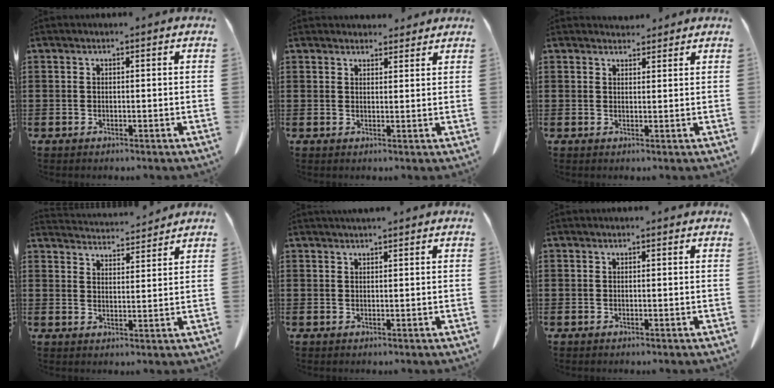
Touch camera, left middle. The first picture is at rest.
{"total": 2.5, "force": [2.3, 0.7, 0.1], "torque": [0.000, -0.006, 0.043]}
{"total": 2.3, "force": [2.2, 0.6, 0.0], "torque": [0.002, -0.005, 0.040]}
{"total": 4.3, "force": [4.3, 0.1, 0.5], "torque": [-0.022, -0.026, 0.076]}
{"total": 1.0, "force": [0.9, 0.1, 0.4], "torque": [-0.009, -0.001, 0.017]}
{"total": 0.0}